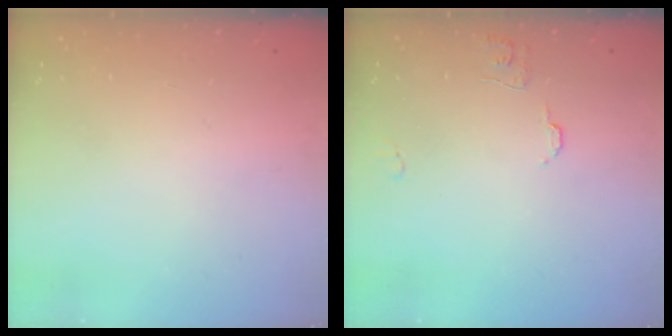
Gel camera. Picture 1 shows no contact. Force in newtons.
{"total": 6.4, "press": 6.3, "slide": 0.6}